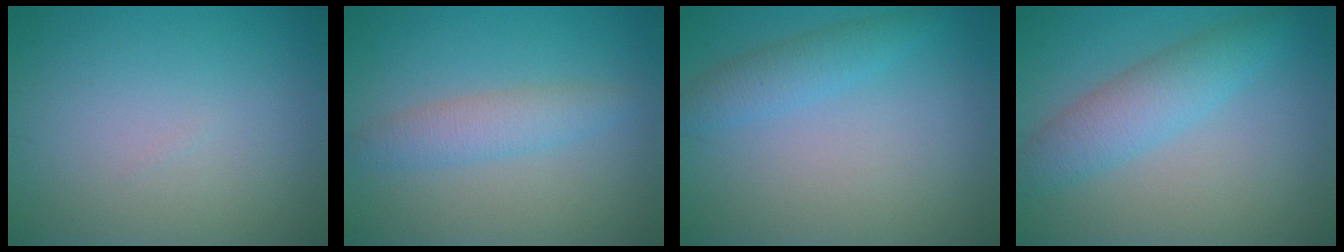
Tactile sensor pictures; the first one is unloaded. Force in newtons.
{"total": 2.7, "press": 2.7, "slide": 0.0}
{"total": 2.3, "press": 2.3, "slide": 0.0}
{"total": 4.1, "press": 4.1, "slide": 0.0}